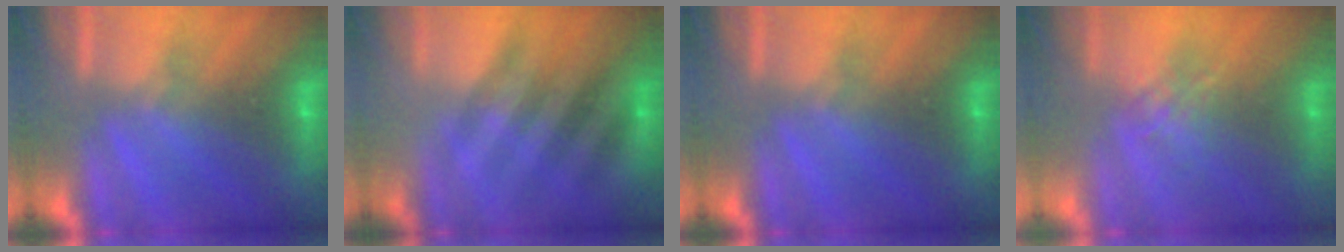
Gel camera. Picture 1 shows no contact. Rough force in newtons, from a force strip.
{"total": 2.3}
{"total": 0.0}
{"total": 1.9}